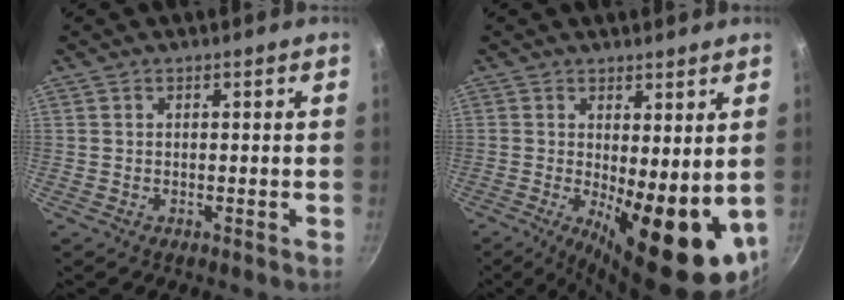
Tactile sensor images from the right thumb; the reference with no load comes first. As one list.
[{"total": 15.6, "force": [-1.0, 5.6, 14.5], "torque": [-0.169, -0.024, -0.001]}]